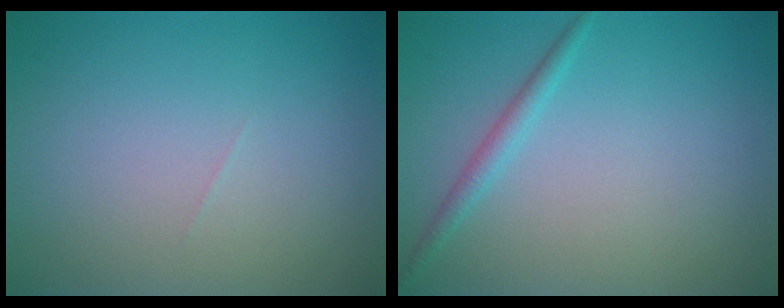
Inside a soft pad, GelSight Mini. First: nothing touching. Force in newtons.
{"total": 1.4, "press": 1.4, "slide": 0.0}